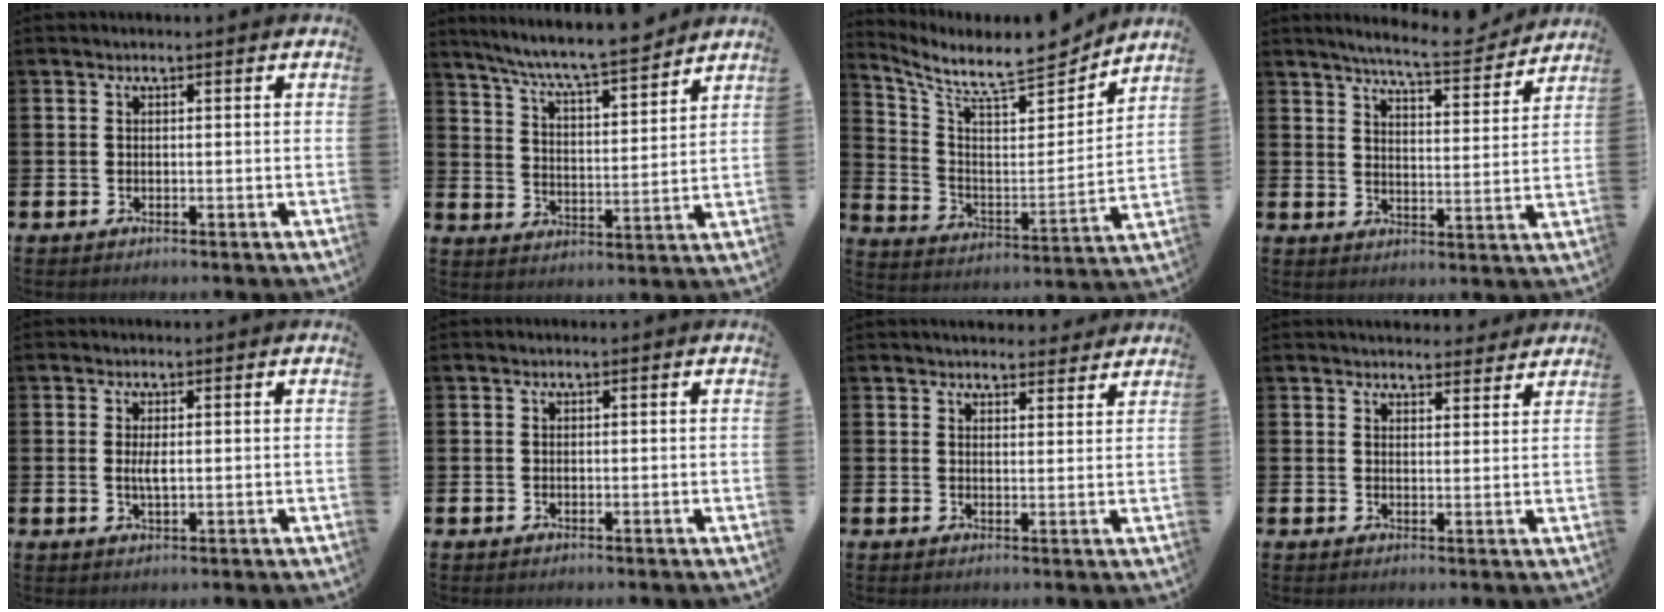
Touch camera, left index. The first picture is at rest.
{"total": 7.6, "force": [7.2, 0.3, 2.5], "torque": [-0.069, -0.054, 0.123]}
{"total": 9.5, "force": [8.7, 1.5, 3.5], "torque": [-0.094, -0.075, 0.142]}
{"total": 7.1, "force": [6.7, 0.3, 2.3], "torque": [-0.051, -0.040, 0.115]}
{"total": 2.0, "force": [0.2, 0.6, 1.9], "torque": [-0.032, 0.001, 0.001]}
{"total": 0.0}
{"total": 3.7, "force": [3.6, 0.7, 0.1], "torque": [0.003, -0.020, 0.064]}
{"total": 3.7, "force": [3.6, 0.8, 0.1], "torque": [0.003, -0.021, 0.064]}